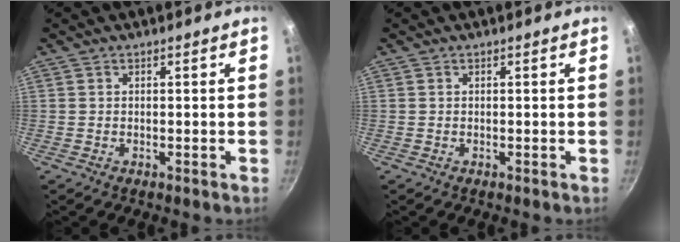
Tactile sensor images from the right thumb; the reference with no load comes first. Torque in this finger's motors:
{"motor_torque": [0.02, -0.02, 0.00, 0.00, 0.00]}